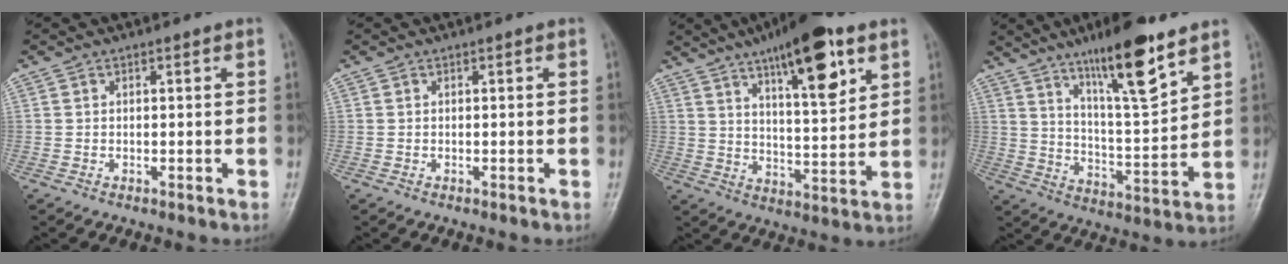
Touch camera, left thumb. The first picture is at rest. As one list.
[{"total": 0.0}, {"total": 16.8, "force": [9.1, 5.1, 13.2], "torque": [-0.178, -0.037, 0.143]}, {"total": 15.8, "force": [10.3, 3.0, 11.6], "torque": [-0.178, -0.059, 0.180]}]